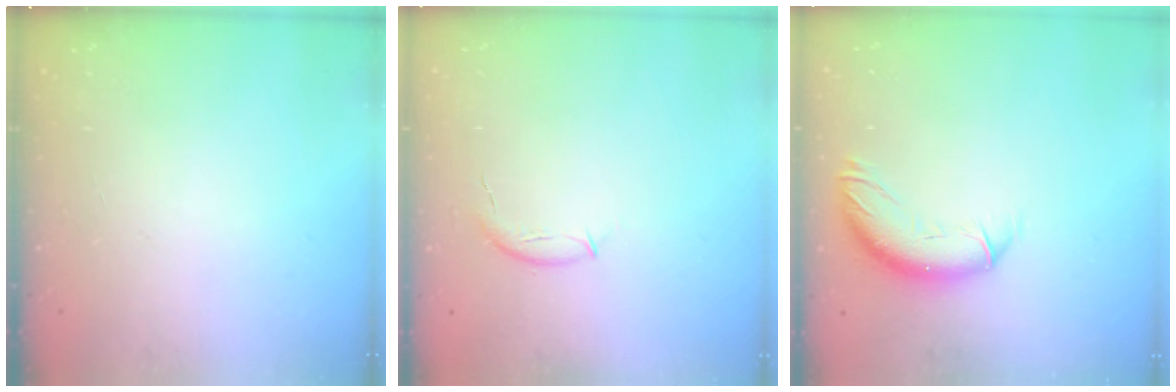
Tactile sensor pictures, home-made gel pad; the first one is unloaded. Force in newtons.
{"total": 7.4, "press": 7.3, "slide": 1.2}
{"total": 11.6, "press": 11.5, "slide": 1.3}